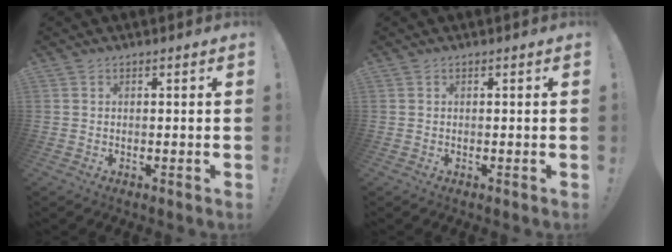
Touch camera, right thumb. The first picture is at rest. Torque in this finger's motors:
{"motor_torque": [0.03, -0.03, -0.04, 0.04, 0.00]}